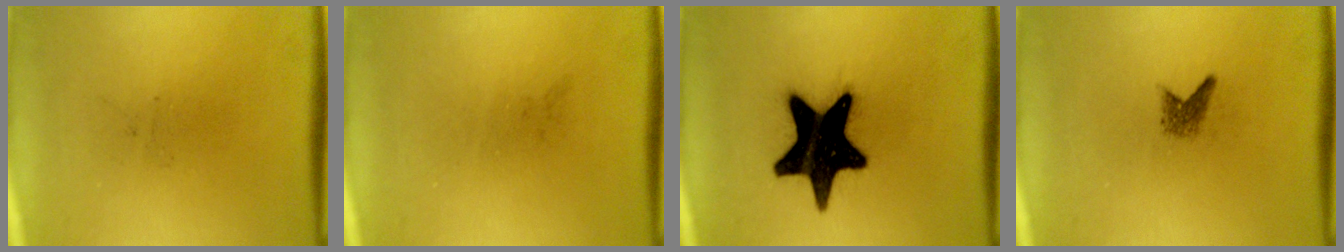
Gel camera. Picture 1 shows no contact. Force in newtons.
{"total": 0.0}
{"total": 19.5}
{"total": 1.5}